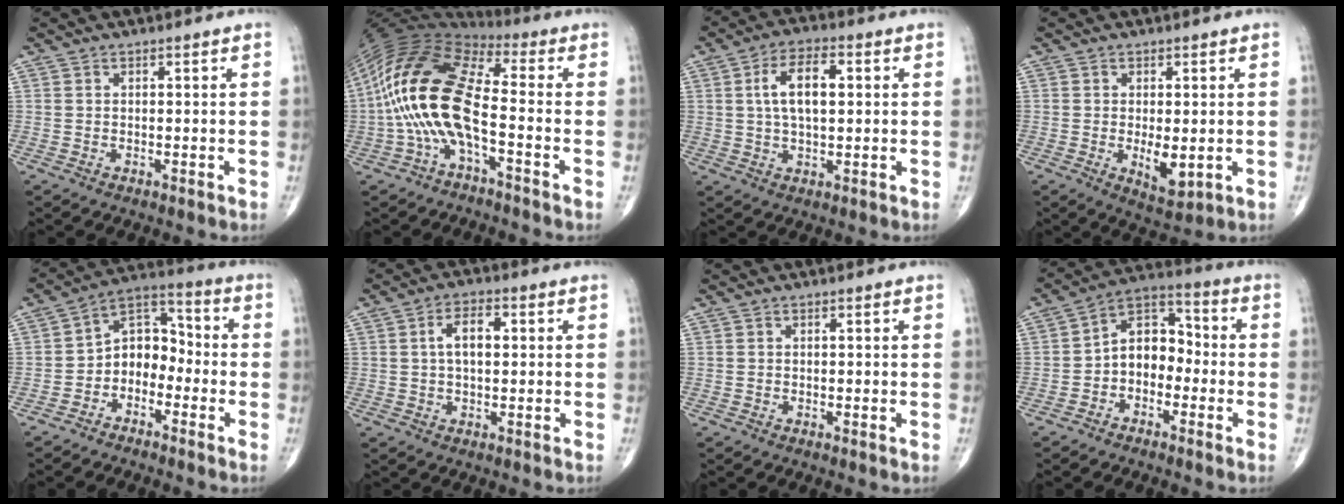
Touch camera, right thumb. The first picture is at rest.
{"total": 17.0, "force": [-3.3, 6.4, 15.5], "torque": [-0.328, 0.042, -0.071]}
{"total": 8.9, "force": [1.6, 4.3, 7.6], "torque": [-0.130, 0.011, 0.025]}
{"total": 5.3, "force": [-0.7, 2.4, 4.7], "torque": [-0.068, -0.014, -0.004]}
{"total": 8.8, "force": [-2.9, 6.5, 5.2], "torque": [-0.052, 0.054, -0.070]}
{"total": 5.7, "force": [0.9, 2.9, 4.8], "torque": [-0.079, 0.012, 0.010]}
{"total": 0.0}
{"total": 9.1, "force": [-2.2, 6.6, 5.9], "torque": [-0.064, 0.044, -0.058]}